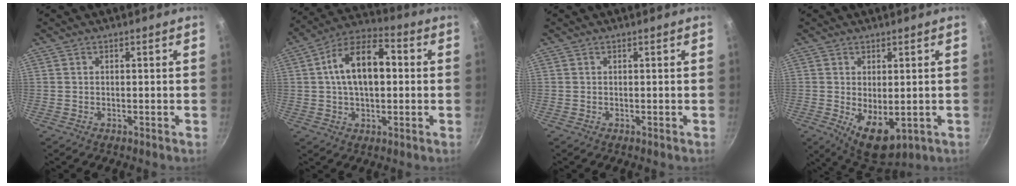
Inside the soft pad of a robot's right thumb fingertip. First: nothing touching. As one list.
[{"total": 14.2, "force": [1.6, 7.9, 11.7], "torque": [-0.191, 0.029, 0.017]}, {"total": 0.0}, {"total": 9.1, "force": [-1.9, 4.8, 7.5], "torque": [-0.106, -0.013, -0.010]}]